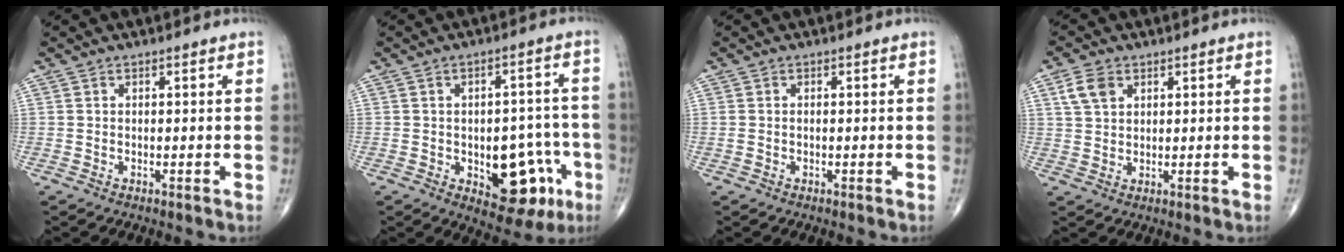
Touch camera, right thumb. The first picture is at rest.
{"total": 12.1, "force": [-4.3, 6.9, 8.9], "torque": [-0.069, 0.034, -0.044]}
{"total": 0.6, "force": [-0.1, 0.4, 0.4], "torque": [-0.017, 0.007, 0.002]}
{"total": 4.7, "force": [2.1, 3.2, 2.7], "torque": [-0.044, 0.000, 0.043]}